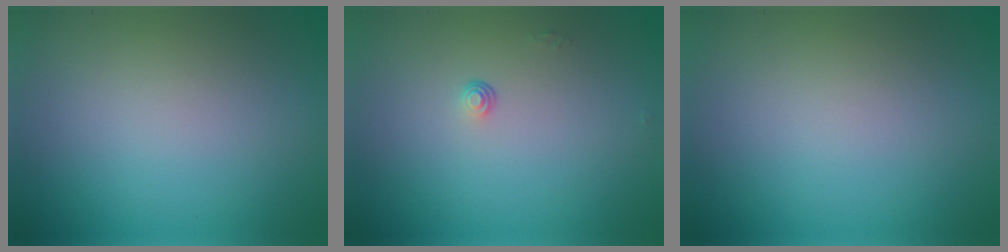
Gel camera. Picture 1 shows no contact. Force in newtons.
{"total": 0.6, "press": 0.4, "slide": 0.5}
{"total": 0.0}